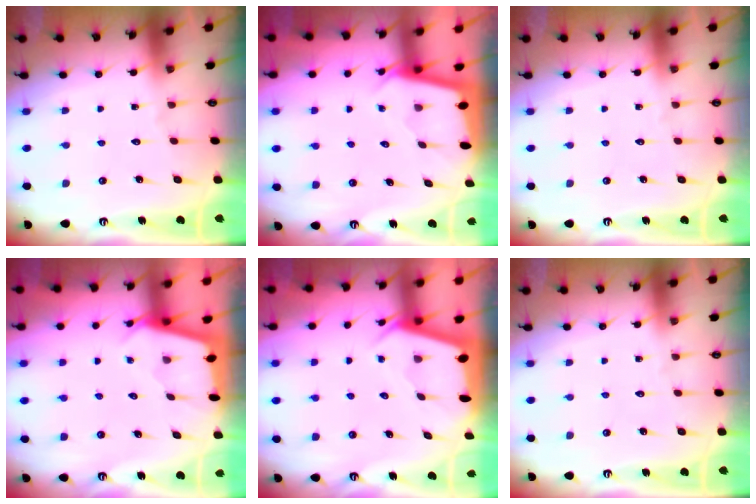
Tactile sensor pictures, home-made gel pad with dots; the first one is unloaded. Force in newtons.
{"total": 1.7, "press": 1.7, "slide": 0.1}
{"total": 0.0}
{"total": 2.4, "press": 2.4, "slide": 0.3}
{"total": 2.9, "press": 2.9, "slide": 0.2}
{"total": 0.0}